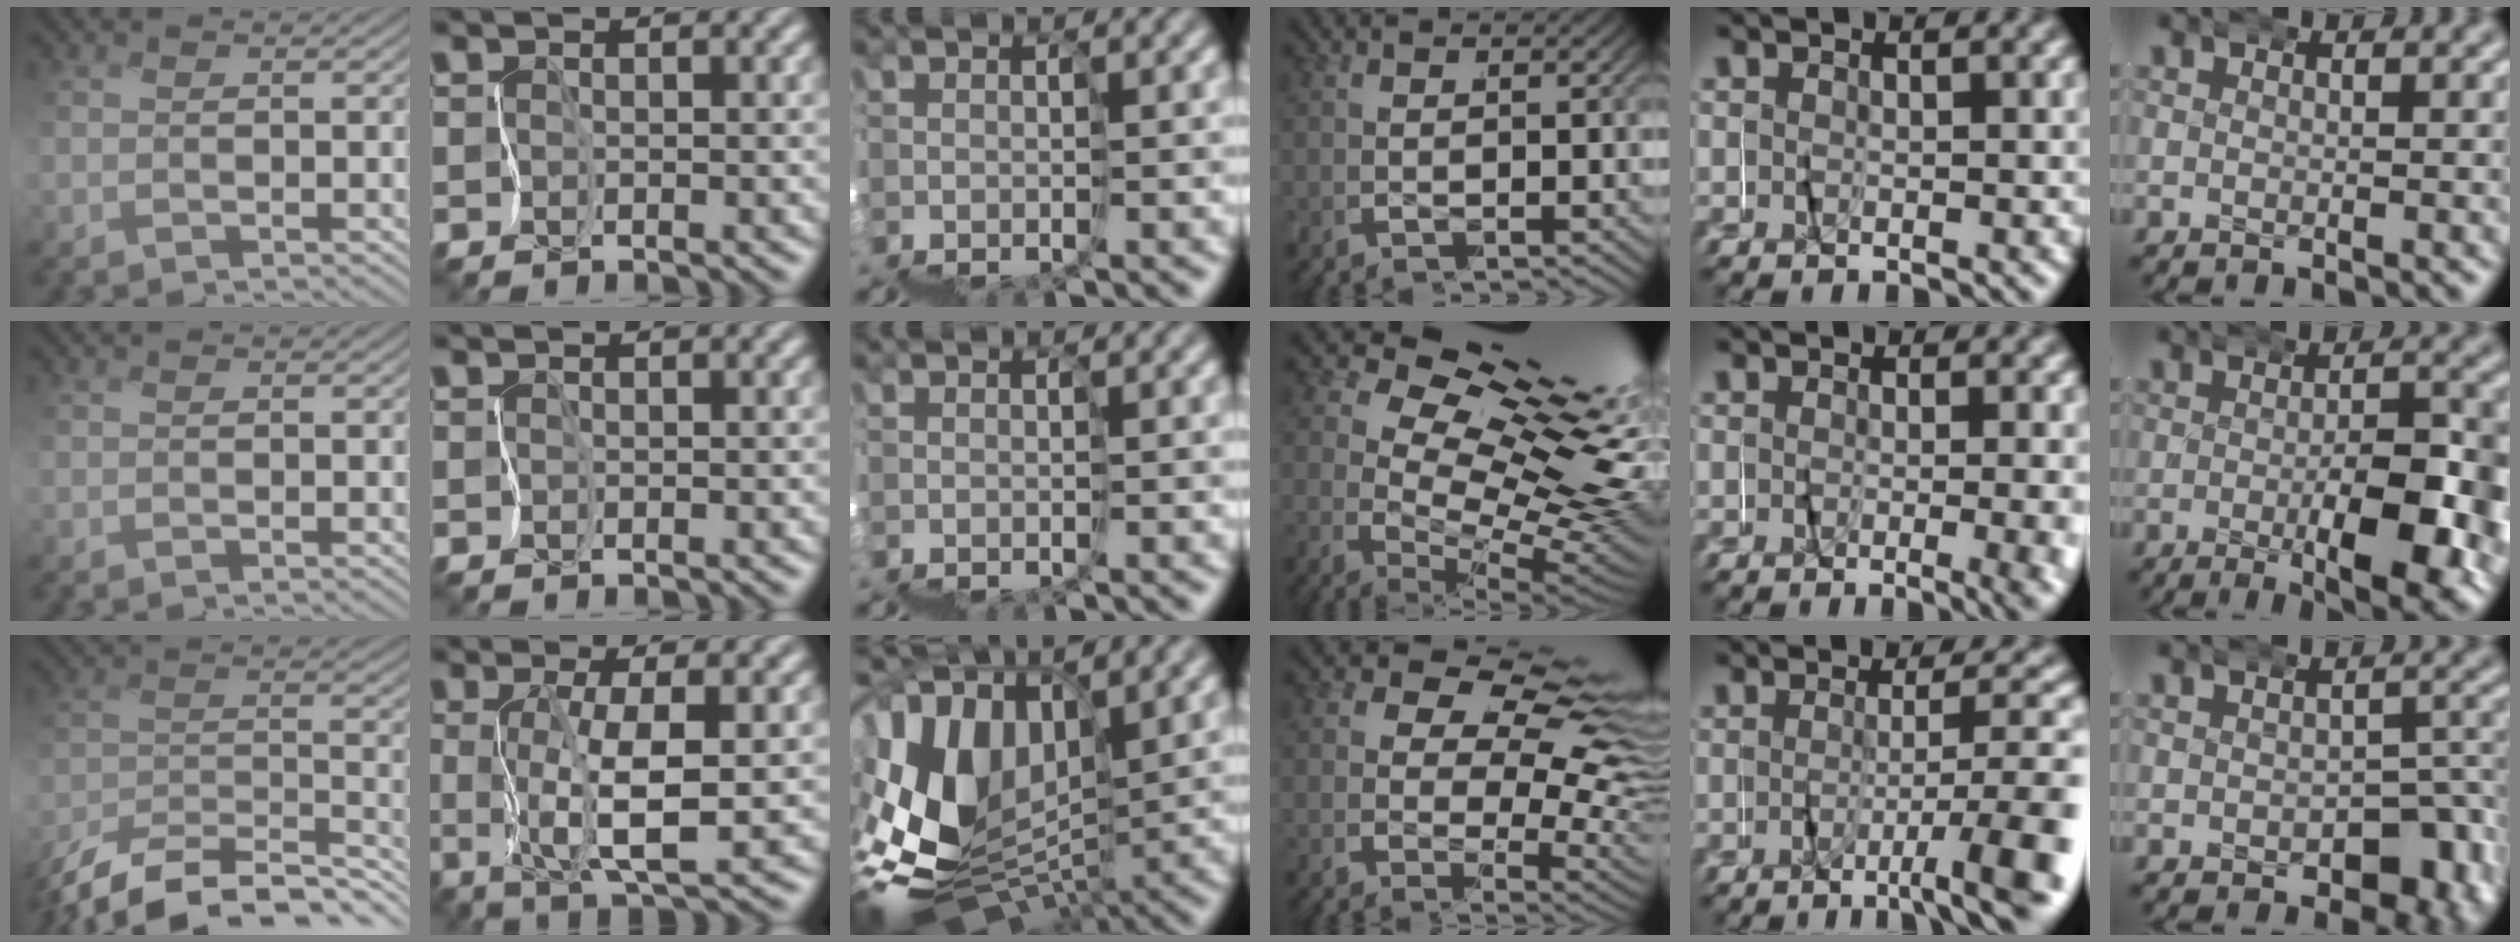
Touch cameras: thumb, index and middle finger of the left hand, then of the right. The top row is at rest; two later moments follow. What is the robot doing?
{"motion": "wrap", "object": "masking tape"}